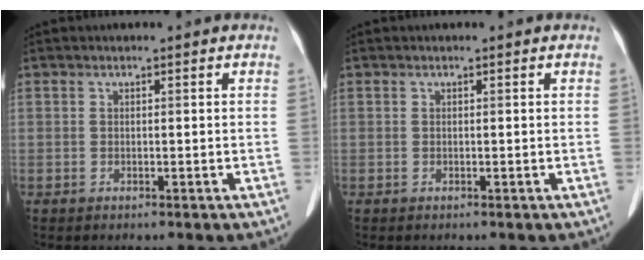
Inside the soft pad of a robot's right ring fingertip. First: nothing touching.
{"total": 0.0}